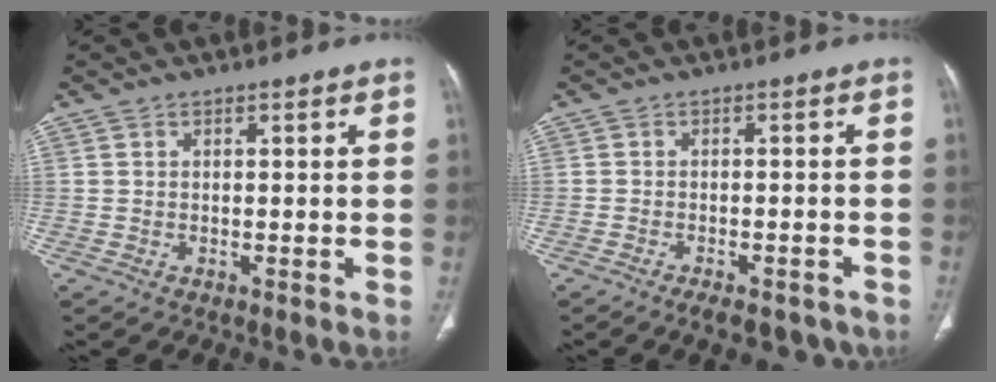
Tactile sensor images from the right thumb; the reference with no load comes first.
{"total": 6.7, "force": [-5.2, 2.8, 3.2], "torque": [-0.033, 0.024, -0.065]}